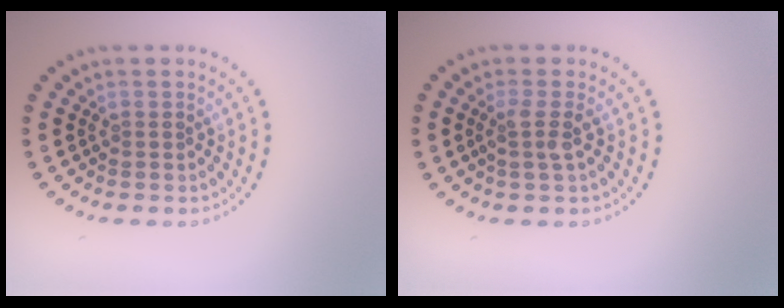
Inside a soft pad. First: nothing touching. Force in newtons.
{"total": 1.7, "press": 1.3, "slide": 1.1}